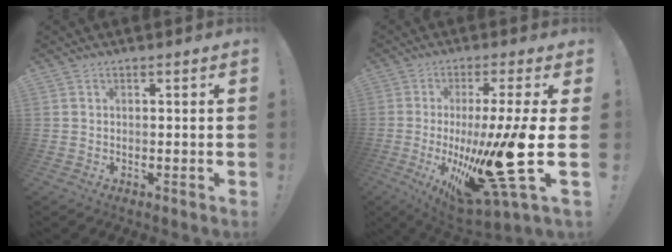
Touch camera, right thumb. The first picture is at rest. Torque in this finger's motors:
{"motor_torque": [1.59, 1.60, 2.14, -0.63, 0.60]}